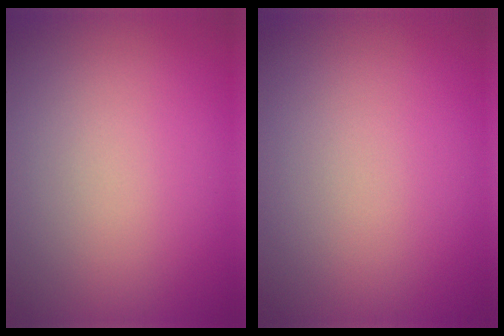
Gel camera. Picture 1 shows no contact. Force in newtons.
{"total": 0.0}